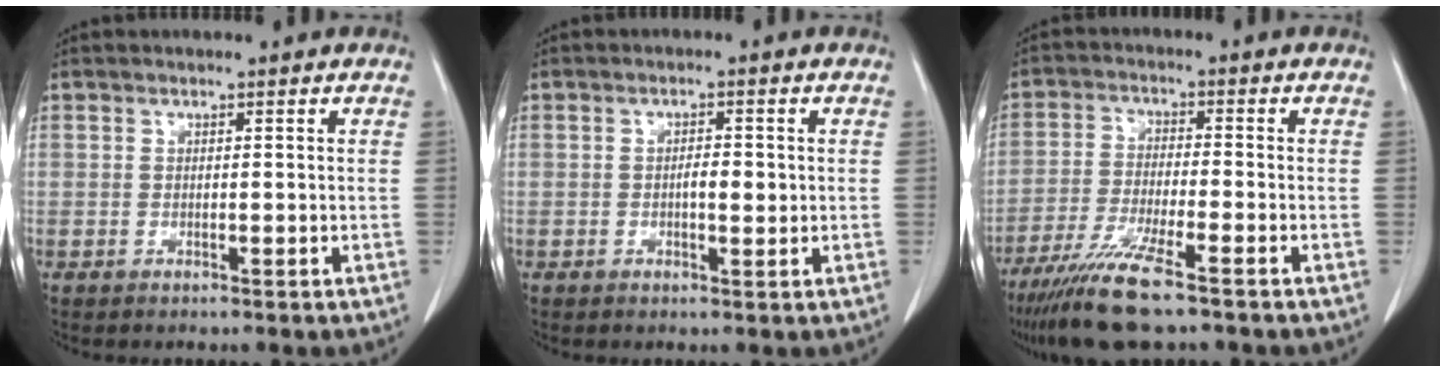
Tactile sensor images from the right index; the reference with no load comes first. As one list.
[{"total": 2.6, "force": [-0.1, 0.9, 2.4], "torque": [-0.042, 0.001, 0.000]}, {"total": 10.2, "force": [-7.3, 0.4, 7.1], "torque": [-0.137, -0.029, -0.129]}]